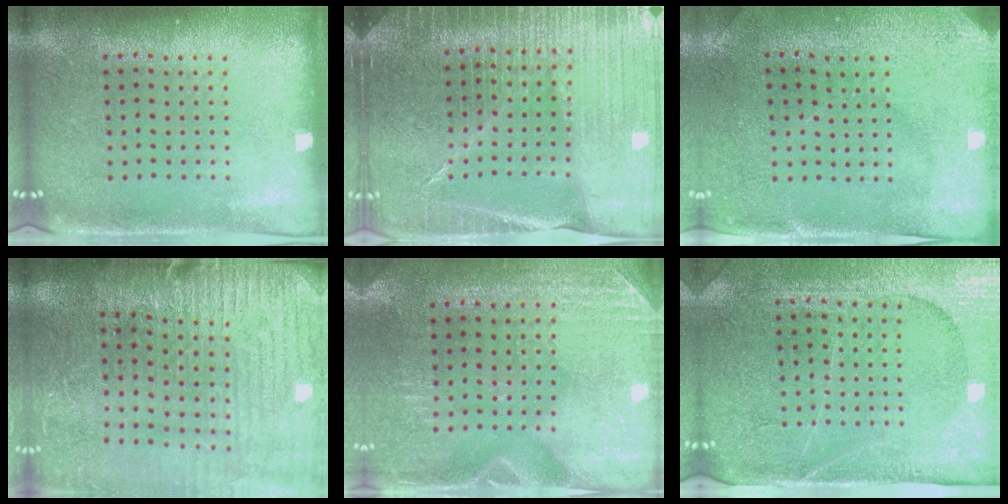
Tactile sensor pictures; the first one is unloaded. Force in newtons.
{"total": 4.5, "press": 4.2, "slide": 1.6}
{"total": 3.0, "press": 2.3, "slide": 1.9}
{"total": 2.9, "press": 2.9, "slide": 0.6}
{"total": 2.8, "press": 2.6, "slide": 1.2}
{"total": 4.0, "press": 3.7, "slide": 1.6}